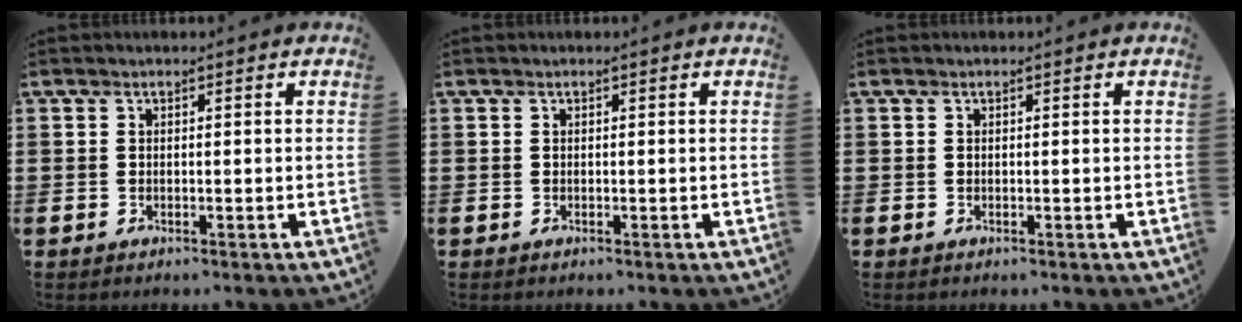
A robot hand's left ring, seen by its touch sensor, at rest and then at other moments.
{"total": 0.0}
{"total": 0.0}